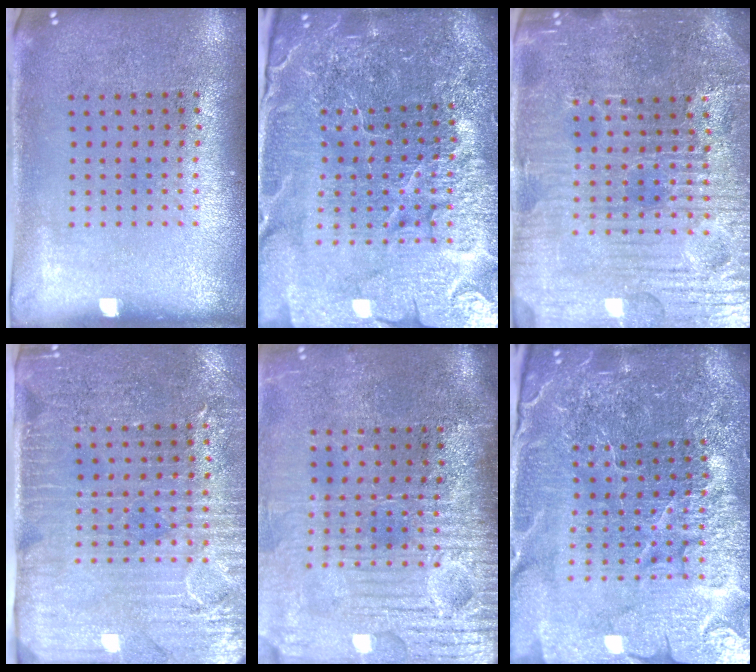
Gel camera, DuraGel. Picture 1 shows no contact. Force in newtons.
{"total": 6.1, "press": 5.4, "slide": 2.8}
{"total": 5.4, "press": 5.1, "slide": 1.8}
{"total": 3.3, "press": 3.0, "slide": 1.5}
{"total": 4.6, "press": 4.0, "slide": 2.2}
{"total": 6.1, "press": 5.4, "slide": 2.8}